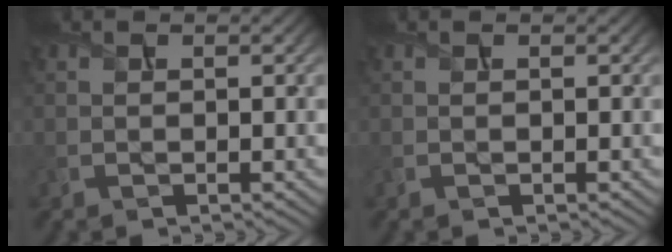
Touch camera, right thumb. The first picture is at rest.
{"total": 0.0}